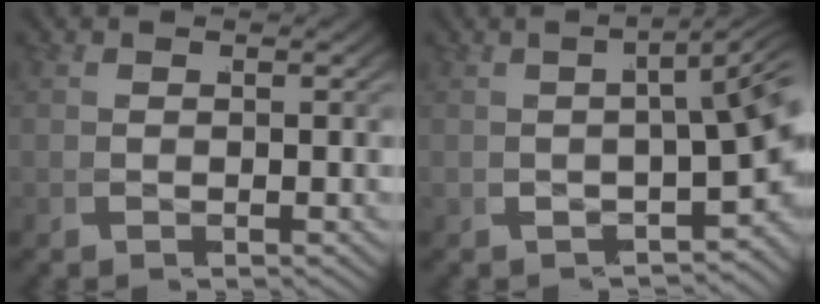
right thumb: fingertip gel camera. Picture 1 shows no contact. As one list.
[{"total": 4.7, "force": [-0.4, 1.6, 4.4], "torque": [-0.035, 0.021, -0.008]}]